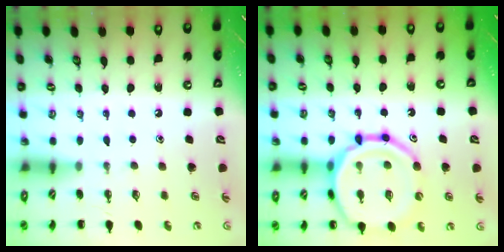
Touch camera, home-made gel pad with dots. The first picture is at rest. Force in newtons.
{"total": 19.8, "press": 19.6, "slide": 3.1}